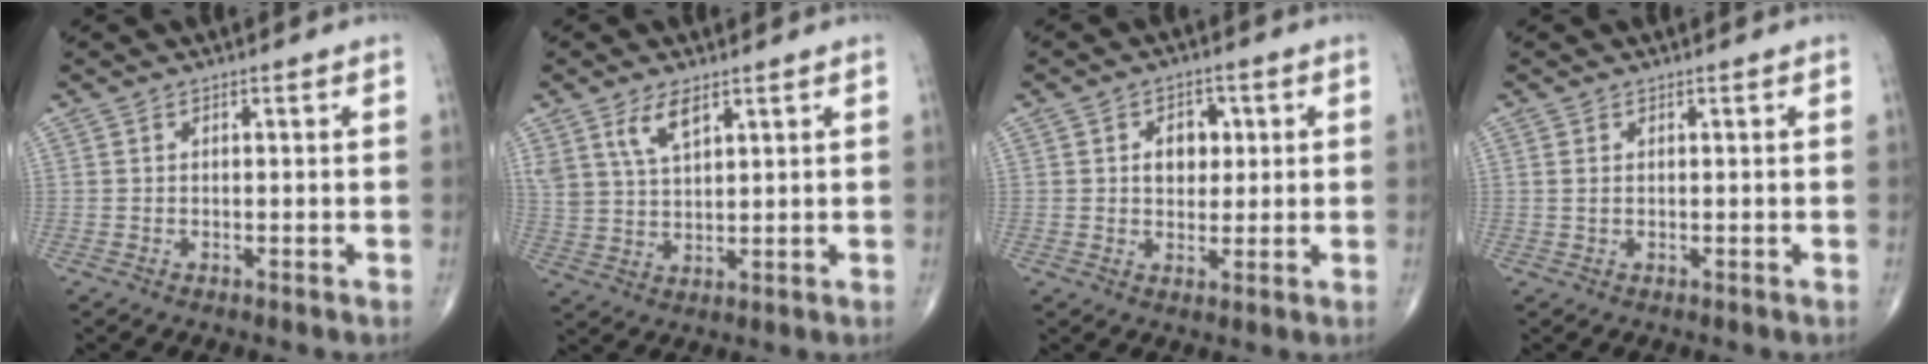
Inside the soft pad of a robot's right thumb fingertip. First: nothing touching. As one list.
[{"total": 6.2, "force": [3.7, 2.6, 4.3], "torque": [-0.079, -0.017, 0.077]}, {"total": 5.7, "force": [1.1, 4.1, 3.7], "torque": [-0.024, 0.000, 0.015]}, {"total": 0.8, "force": [0.3, 0.4, 0.6], "torque": [-0.014, 0.004, 0.010]}]